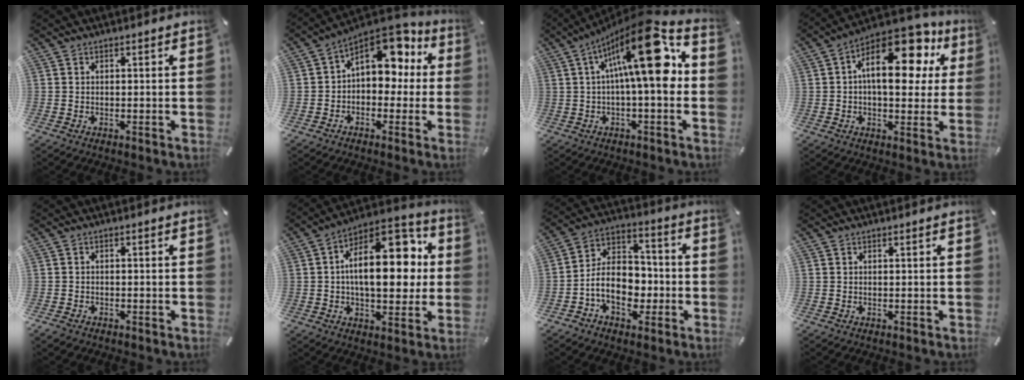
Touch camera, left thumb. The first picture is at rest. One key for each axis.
{"total": 10.9, "fx": 5.0, "fy": 7.4, "fz": 6.2, "tx": -0.081, "ty": -0.041, "tz": 0.091}
{"total": 19.8, "fx": 5.0, "fy": 5.8, "fz": 18.3, "tx": -0.299, "ty": -0.043, "tz": 0.066}
{"total": 18.4, "fx": 6.8, "fy": 9.8, "fz": 14.0, "tx": -0.202, "ty": -0.041, "tz": 0.114}
{"total": 1.2, "fx": -0.9, "fy": 0.7, "fz": 0.2, "tx": -0.006, "ty": 0.003, "tz": -0.018}
{"total": 20.5, "fx": 3.3, "fy": 11.5, "fz": 16.7, "tx": -0.238, "ty": -0.015, "tz": 0.053}
{"total": 12.2, "fx": -3.4, "fy": 9.3, "fz": 7.2, "tx": -0.138, "ty": 0.015, "tz": -0.058}
{"total": 0.0}